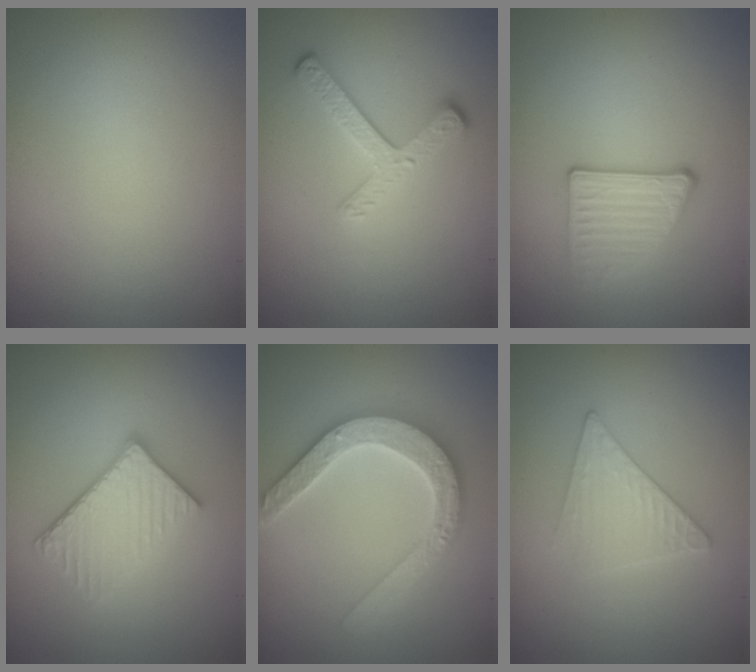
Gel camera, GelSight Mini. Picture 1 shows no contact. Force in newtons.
{"total": 3.4, "press": 2.7, "slide": 2.2}
{"total": 2.8, "press": 2.3, "slide": 1.5}
{"total": 4.1, "press": 3.3, "slide": 2.4}
{"total": 5.3, "press": 5.2, "slide": 0.9}
{"total": 3.0, "press": 3.0, "slide": 0.3}